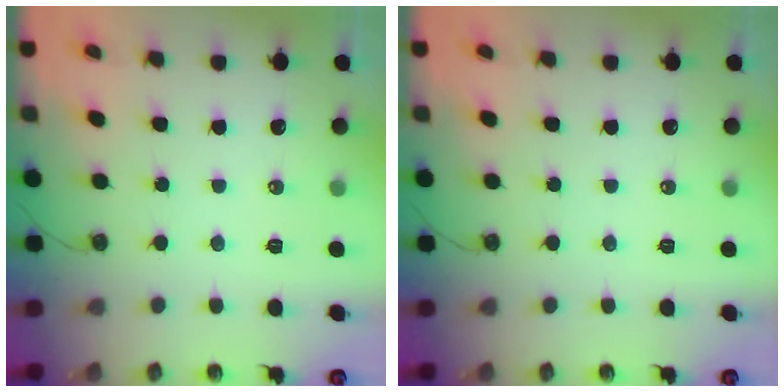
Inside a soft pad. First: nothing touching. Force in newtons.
{"total": 0.0}